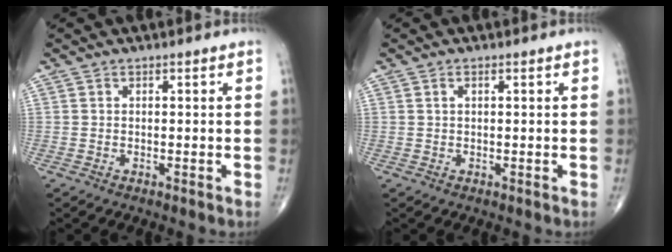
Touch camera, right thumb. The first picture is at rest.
{"total": 0.8, "force": [0.3, 0.3, 0.6], "torque": [-0.014, 0.005, 0.005]}